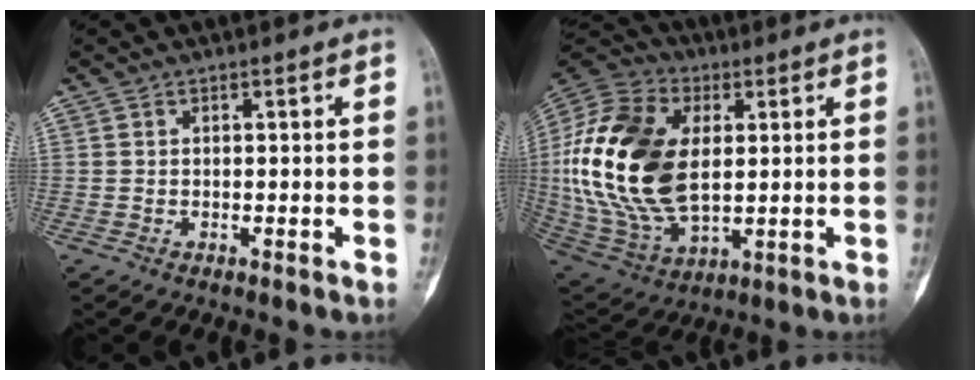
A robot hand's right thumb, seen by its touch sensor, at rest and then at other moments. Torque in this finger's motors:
{"motor_torque": [1.57, 2.76, 1.08, -0.70, 0.52]}